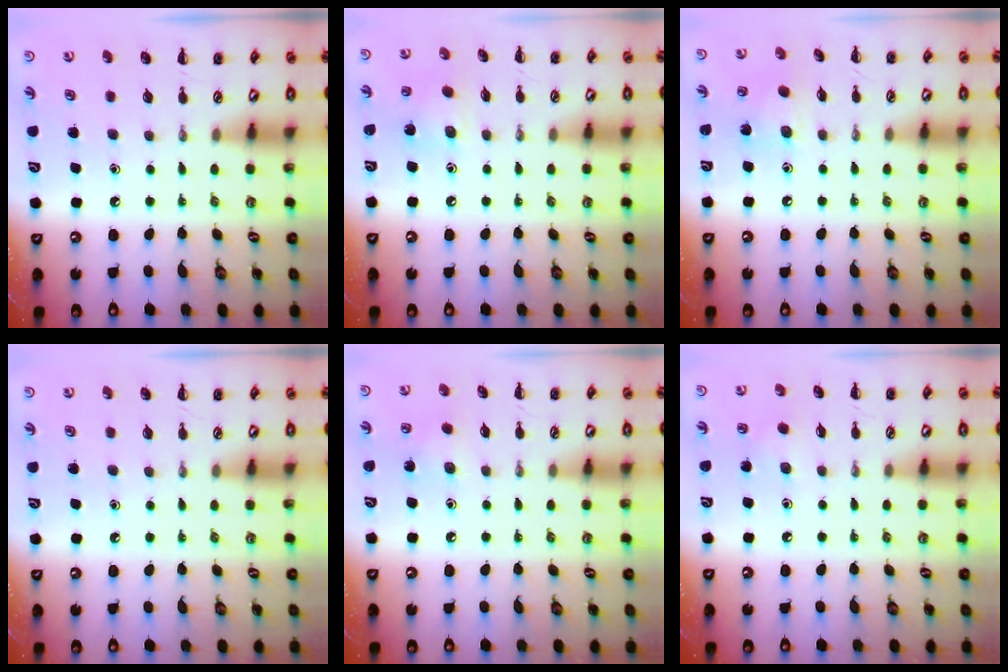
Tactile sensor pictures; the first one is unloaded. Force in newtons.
{"total": 5.2, "press": 5.1, "slide": 0.6}
{"total": 5.2, "press": 5.2, "slide": 0.7}
{"total": 0.0}
{"total": 4.3, "press": 4.1, "slide": 1.2}
{"total": 1.8, "press": 1.7, "slide": 0.6}